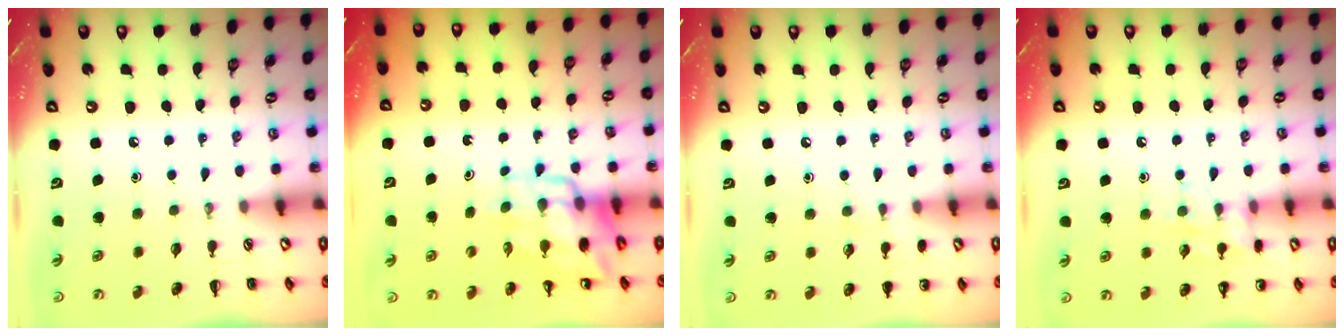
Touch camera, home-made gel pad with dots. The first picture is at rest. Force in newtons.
{"total": 13.0, "press": 12.5, "slide": 3.7}
{"total": 5.0, "press": 4.7, "slide": 1.6}
{"total": 9.5, "press": 9.4, "slide": 0.9}